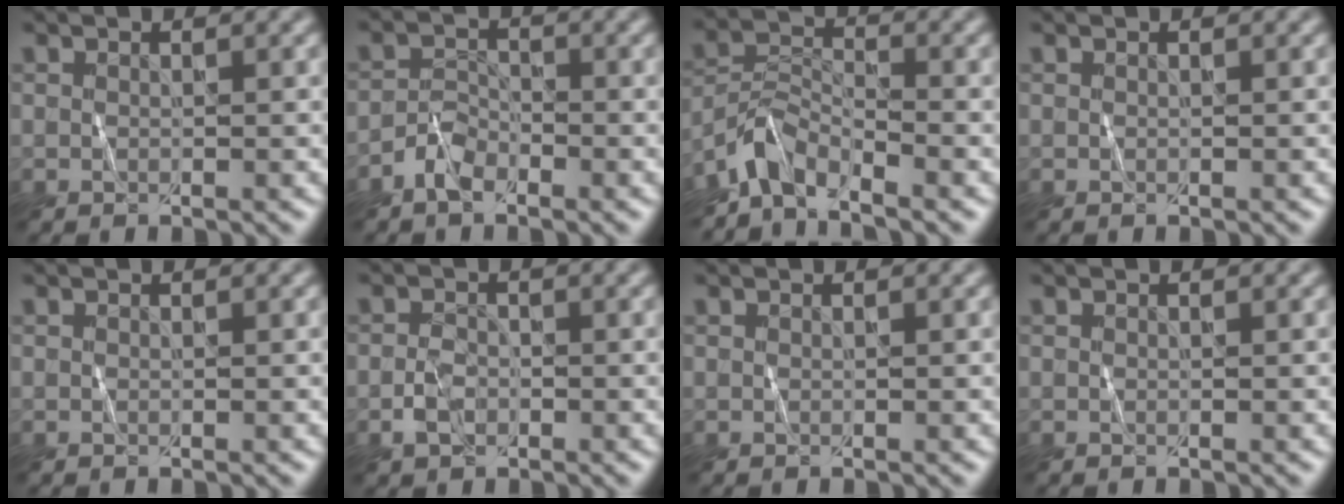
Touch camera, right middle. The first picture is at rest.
{"total": 2.2, "force": [-1.8, 0.9, 0.7], "torque": [-0.014, 0.008, -0.039]}
{"total": 3.8, "force": [-3.4, 1.2, 1.2], "torque": [-0.021, 0.007, -0.077]}
{"total": 0.0}
{"total": 0.0}
{"total": 1.7, "force": [-0.9, 1.2, 0.7], "torque": [-0.017, 0.003, -0.020]}
{"total": 0.0}
{"total": 0.0}